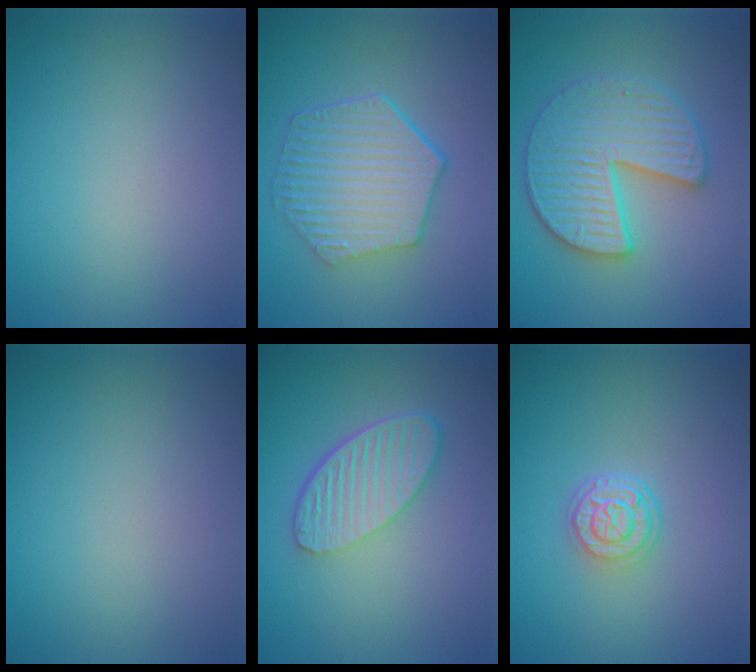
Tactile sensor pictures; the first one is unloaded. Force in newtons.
{"total": 6.4, "press": 4.9, "slide": 4.1}
{"total": 6.1, "press": 6.0, "slide": 1.0}
{"total": 0.0}
{"total": 5.5, "press": 4.0, "slide": 3.7}
{"total": 3.1, "press": 2.4, "slide": 1.9}